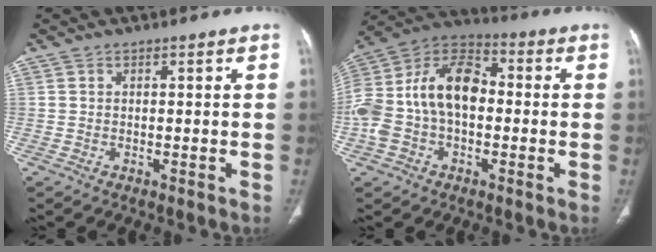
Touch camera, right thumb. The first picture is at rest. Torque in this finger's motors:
{"motor_torque": [2.41, 2.28, 1.70, -0.33, 0.21]}